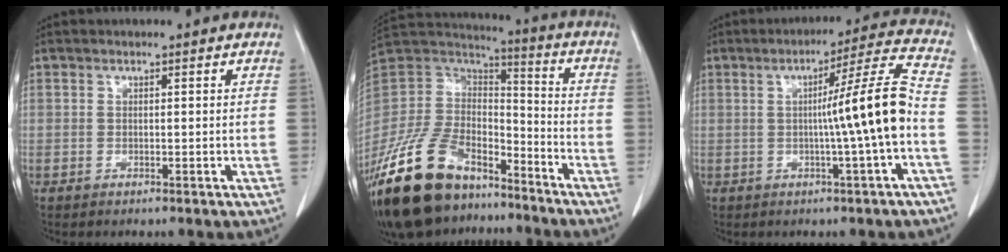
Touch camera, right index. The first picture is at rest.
{"total": 21.6, "force": [-15.7, 10.0, 11.0], "torque": [-0.249, 0.015, -0.287]}
{"total": 10.6, "force": [-1.4, -1.7, 10.3], "torque": [-0.155, 0.012, -0.021]}